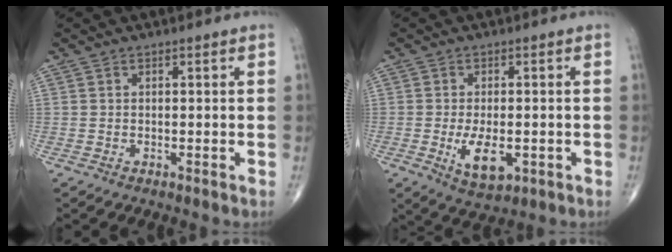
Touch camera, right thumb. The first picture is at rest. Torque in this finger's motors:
{"motor_torque": [-0.44, 0.50, 0.41, 0.40, 0.20]}